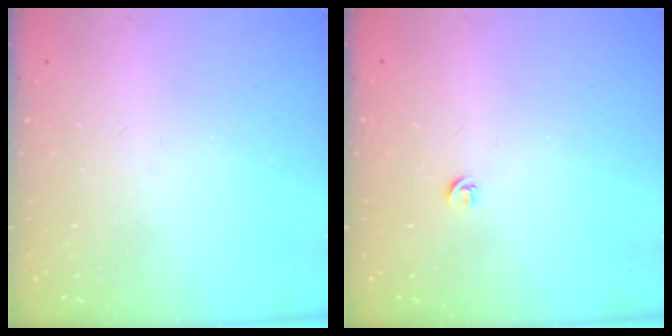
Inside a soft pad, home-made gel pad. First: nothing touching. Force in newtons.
{"total": 3.9, "press": 3.9, "slide": 0.7}